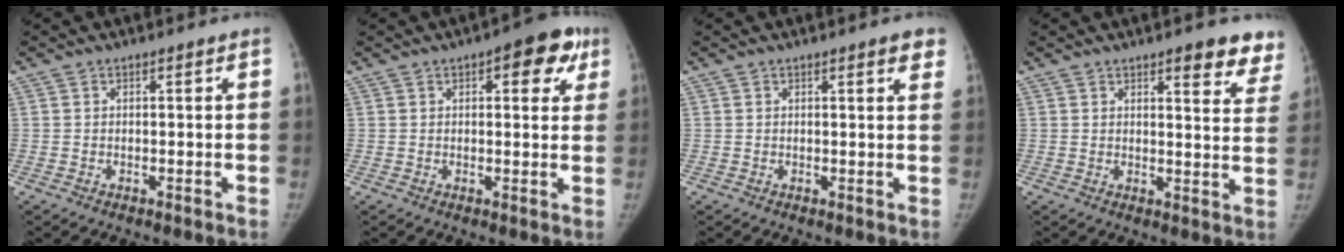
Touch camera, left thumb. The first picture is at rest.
{"total": 8.3, "force": [3.8, 3.9, 6.3], "torque": [-0.037, -0.003, 0.038]}
{"total": 3.3, "force": [2.2, 0.8, 2.3], "torque": [-0.012, -0.004, 0.021]}
{"total": 10.0, "force": [7.5, 3.1, 5.9], "torque": [-0.030, -0.037, 0.077]}